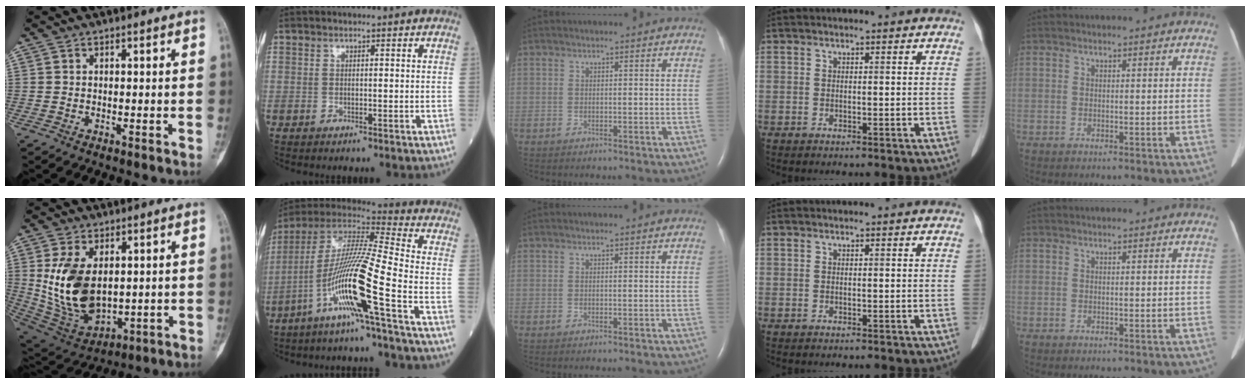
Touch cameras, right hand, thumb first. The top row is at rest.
{"thumb": {"total": 16.4, "force": [2.0, 10.1, 12.7], "torque": [-0.223, -0.016, 0.064]}, "index": {"total": 15.7, "force": [-6.5, -1.1, 14.3], "torque": [-0.288, -0.010, -0.132]}}